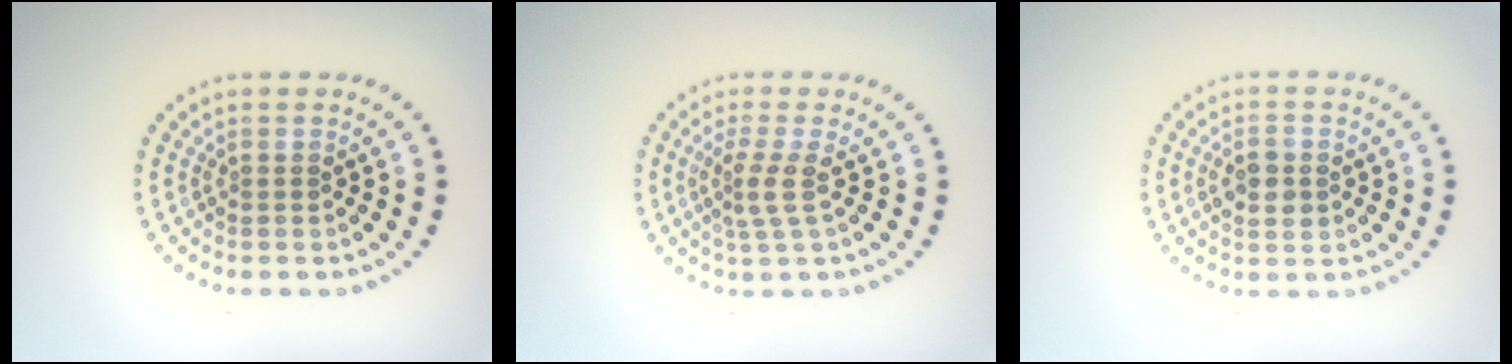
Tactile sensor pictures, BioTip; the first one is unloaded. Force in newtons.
{"total": 2.3, "press": 1.6, "slide": 1.7}
{"total": 2.7, "press": 2.7, "slide": 0.1}